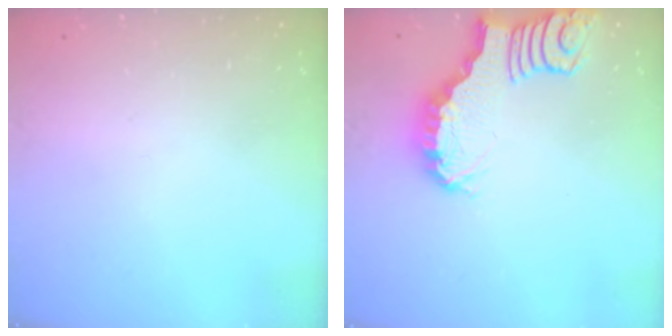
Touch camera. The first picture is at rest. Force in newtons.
{"total": 2.7, "press": 2.7, "slide": 0.4}